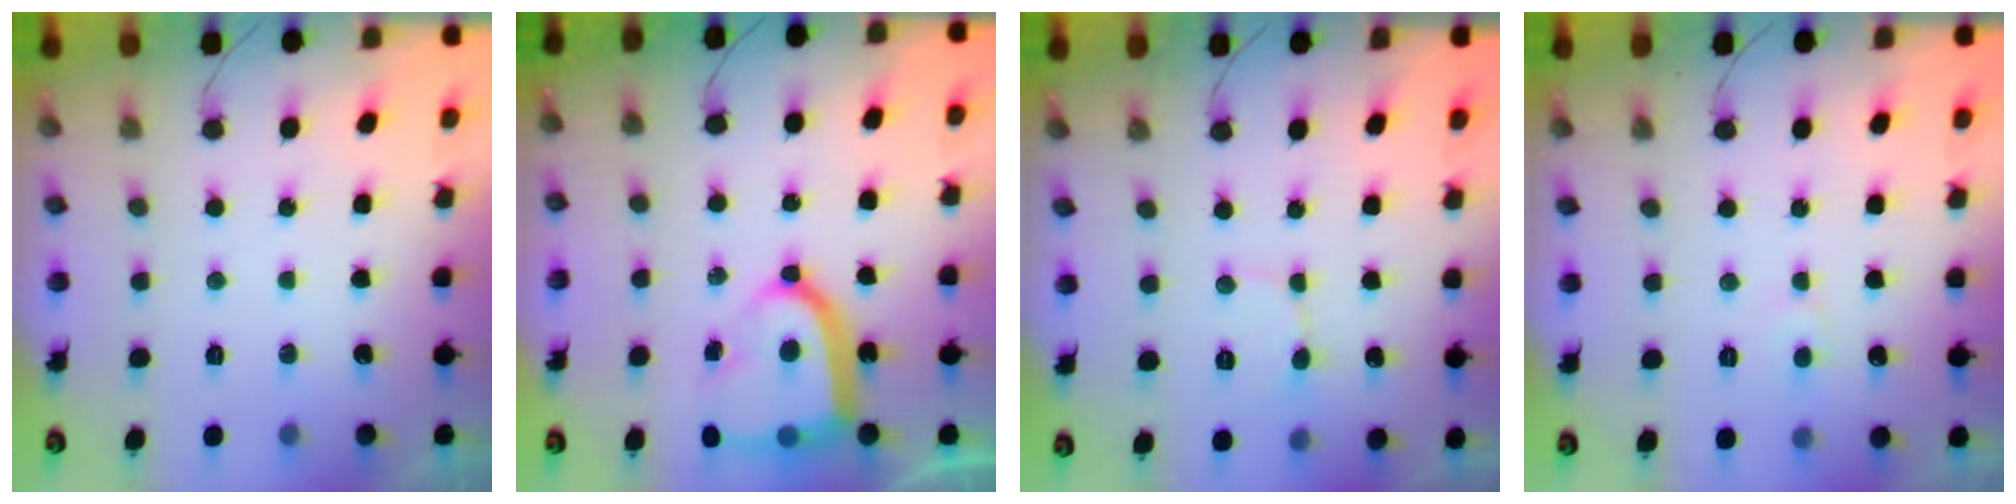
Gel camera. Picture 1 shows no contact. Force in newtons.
{"total": 17.0, "press": 16.9, "slide": 1.8}
{"total": 2.4, "press": 2.4, "slide": 0.3}
{"total": 3.7, "press": 3.7, "slide": 0.5}